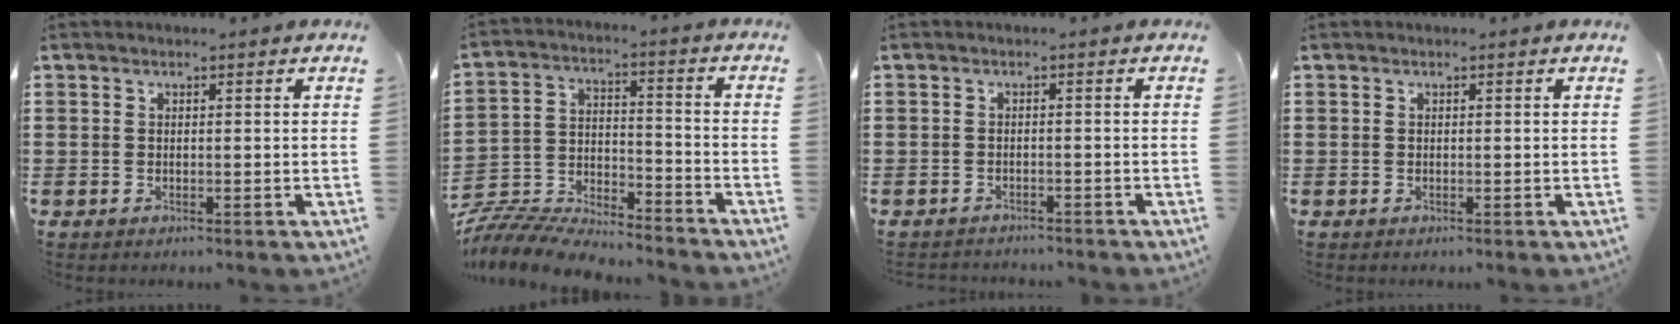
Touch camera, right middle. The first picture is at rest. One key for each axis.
{"total": 8.8, "fx": -8.6, "fy": 1.1, "fz": 1.3, "tx": -0.037, "ty": 0.008, "tz": -0.178}
{"total": 1.4, "fx": -1.4, "fy": 0.3, "fz": -0.2, "tx": -0.002, "ty": 0.003, "tz": -0.032}
{"total": 0.0}